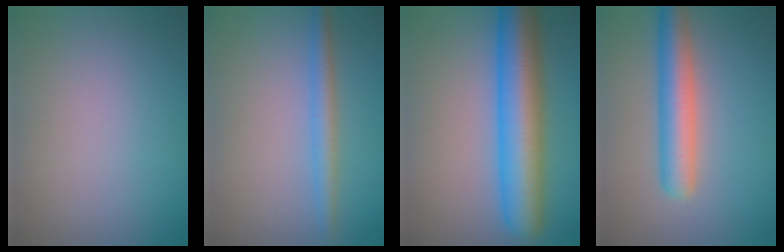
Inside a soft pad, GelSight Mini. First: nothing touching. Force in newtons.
{"total": 2.4, "press": 2.4, "slide": 0.2}
{"total": 9.4, "press": 9.4, "slide": 0.2}
{"total": 5.1, "press": 5.1, "slide": 0.2}